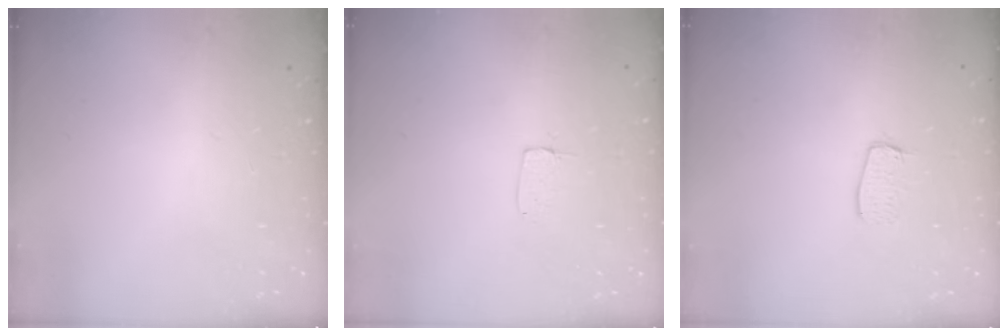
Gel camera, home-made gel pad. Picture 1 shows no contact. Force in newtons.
{"total": 3.2, "press": 3.2, "slide": 0.1}
{"total": 6.6, "press": 6.6, "slide": 0.4}